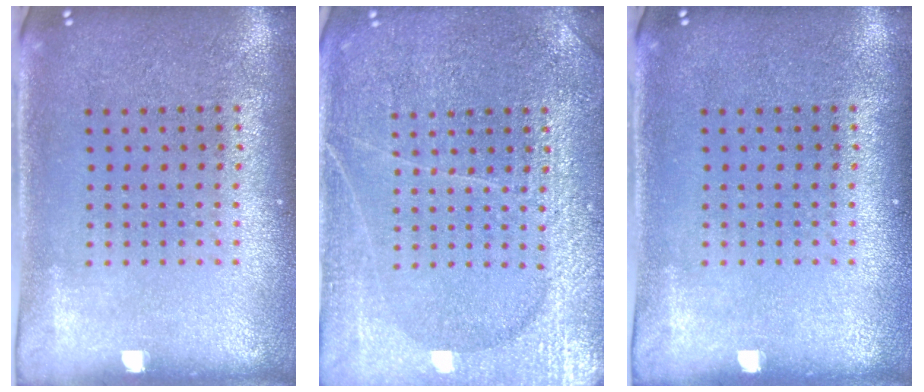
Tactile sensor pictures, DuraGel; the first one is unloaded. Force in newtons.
{"total": 3.6, "press": 3.6, "slide": 0.4}
{"total": 0.0}